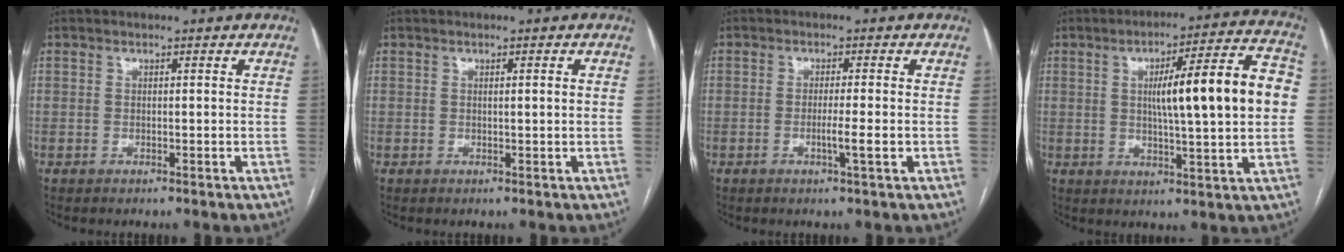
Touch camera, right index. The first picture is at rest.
{"total": 1.0, "force": [0.2, -0.1, 1.0], "torque": [-0.016, 0.003, 0.004]}
{"total": 3.1, "force": [-0.8, -0.4, 2.9], "torque": [-0.052, -0.004, -0.013]}
{"total": 15.6, "force": [1.6, 1.4, 15.5], "torque": [-0.226, 0.027, 0.022]}